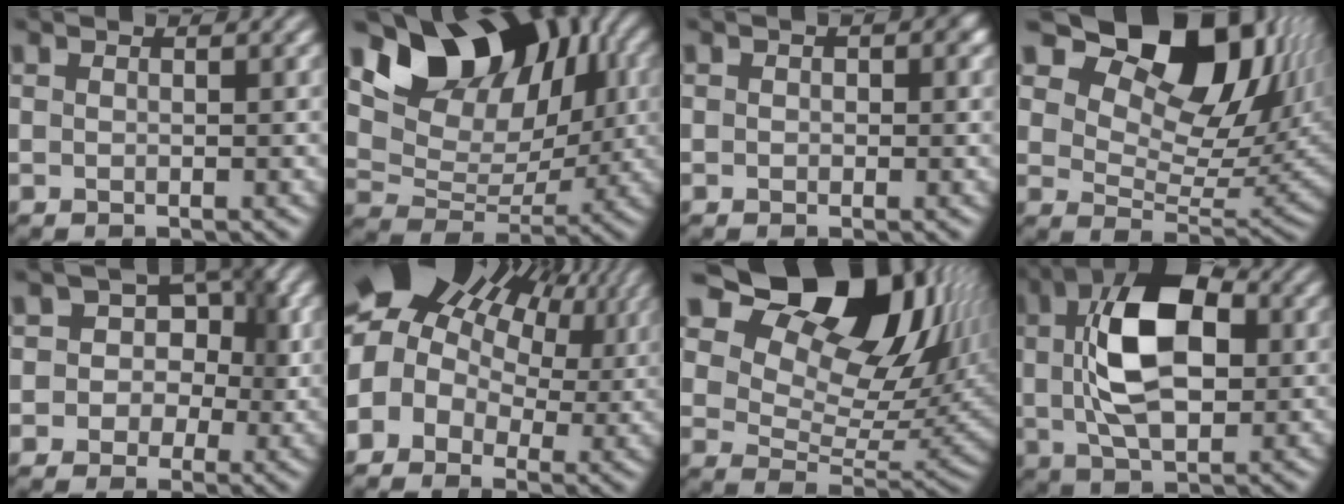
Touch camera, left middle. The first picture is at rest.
{"total": 10.6, "force": [5.1, 6.8, 6.3], "torque": [-0.101, -0.002, 0.079]}
{"total": 1.3, "force": [0.0, 1.2, 0.6], "torque": [0.003, 0.000, -0.004]}
{"total": 14.1, "force": [8.1, 7.6, 8.7], "torque": [-0.125, 0.006, 0.136]}
{"total": 4.8, "force": [0.4, 4.4, 1.8], "torque": [0.019, 0.028, -0.025]}
{"total": 13.5, "force": [5.0, 10.0, 7.6], "torque": [-0.155, 0.040, 0.069]}
{"total": 16.9, "force": [9.4, 9.4, 10.4], "torque": [-0.170, 0.029, 0.149]}
{"total": 9.6, "force": [1.9, 5.1, 7.9], "torque": [-0.146, 0.016, 0.023]}